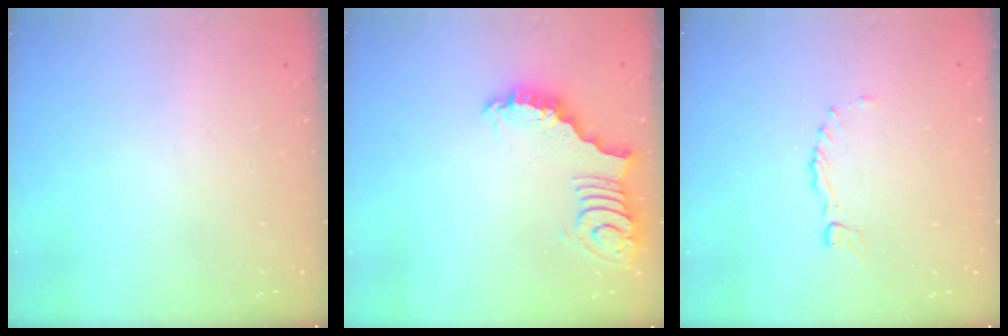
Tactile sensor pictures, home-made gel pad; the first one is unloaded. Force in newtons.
{"total": 3.0, "press": 2.9, "slide": 0.5}
{"total": 0.0}